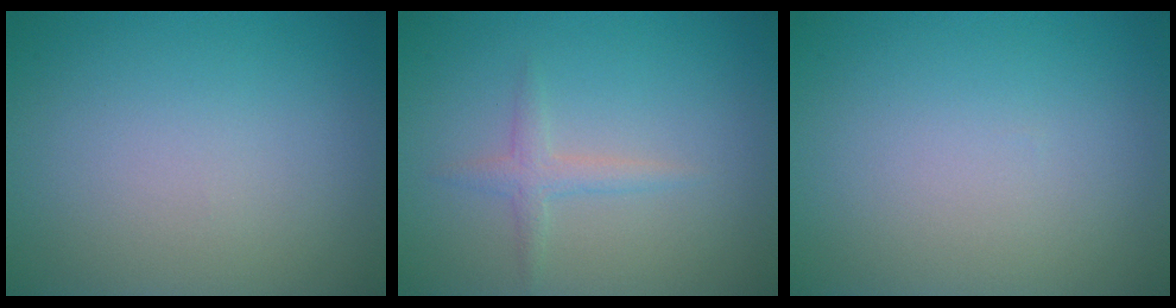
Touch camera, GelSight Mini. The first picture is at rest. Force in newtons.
{"total": 1.5, "press": 1.5, "slide": 0.1}
{"total": 0.0}